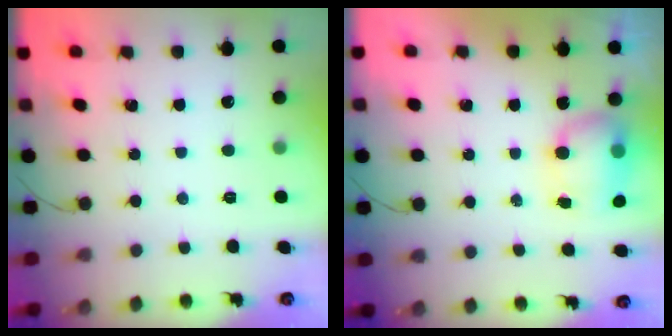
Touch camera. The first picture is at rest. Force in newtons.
{"total": 8.0, "press": 7.6, "slide": 2.6}